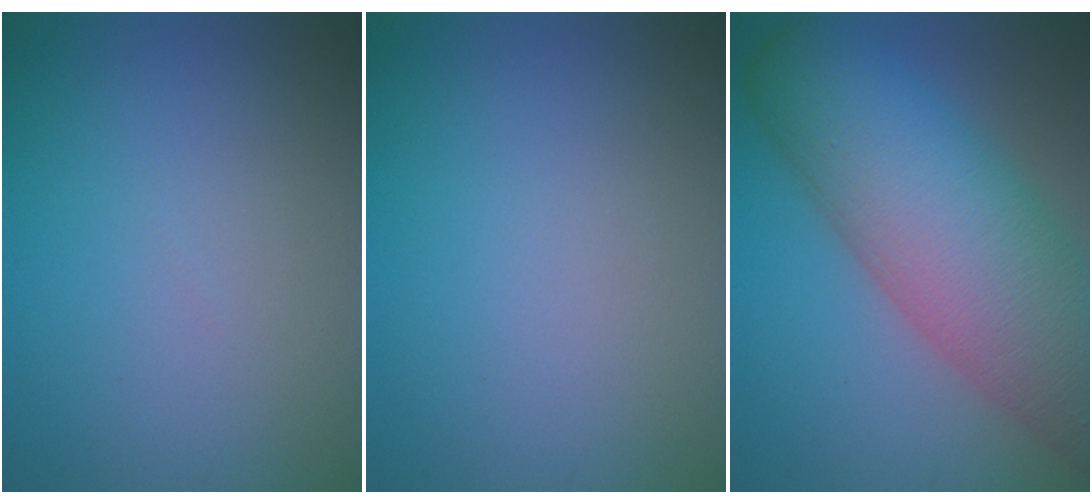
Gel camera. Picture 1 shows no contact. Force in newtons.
{"total": 0.0}
{"total": 13.3, "press": 13.3, "slide": 0.6}